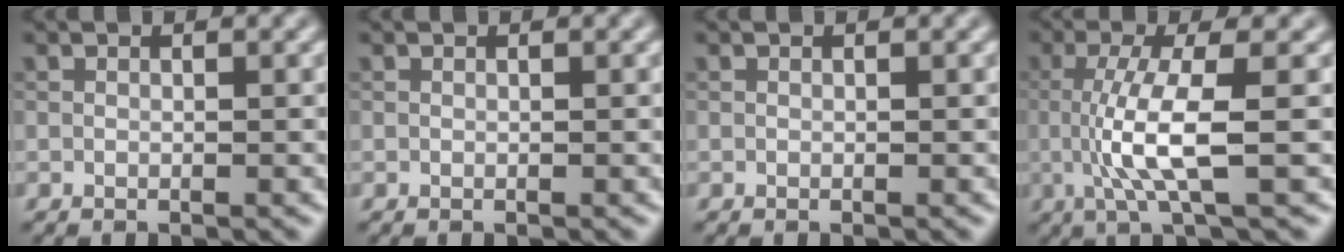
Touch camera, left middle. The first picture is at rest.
{"total": 0.0}
{"total": 0.0}
{"total": 5.9, "force": [-0.4, 1.3, 5.7], "torque": [-0.117, -0.006, -0.006]}